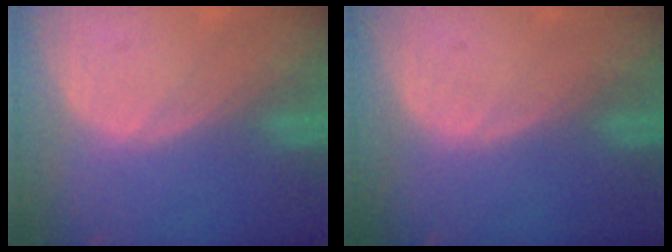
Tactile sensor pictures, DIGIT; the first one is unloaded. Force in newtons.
{"total": 0.0}